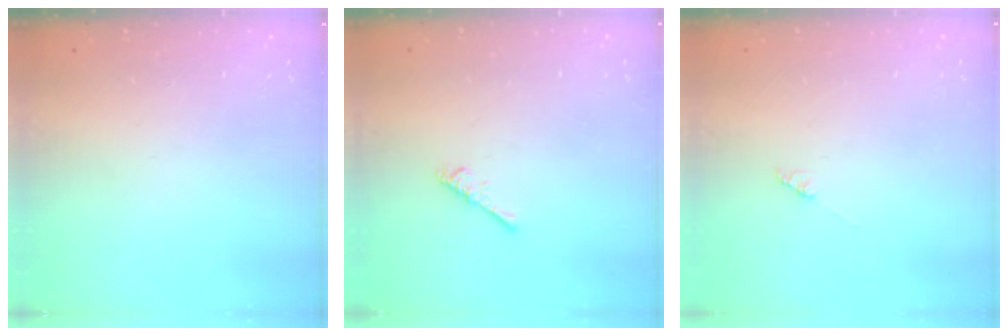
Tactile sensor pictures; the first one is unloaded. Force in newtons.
{"total": 2.2, "press": 2.1, "slide": 0.5}
{"total": 1.4, "press": 1.4, "slide": 0.2}